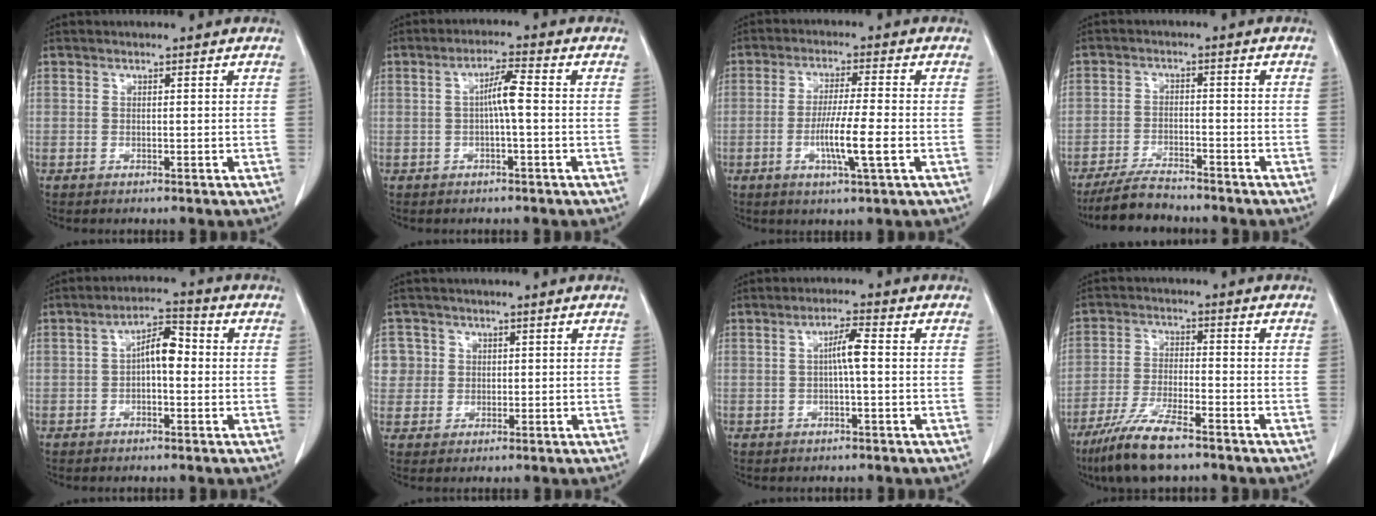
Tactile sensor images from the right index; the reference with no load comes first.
{"total": 4.2, "force": [-0.1, 0.2, 4.2], "torque": [-0.074, 0.008, -0.001]}
{"total": 7.6, "force": [-2.0, -0.2, 7.3], "torque": [-0.132, -0.012, -0.039]}
{"total": 5.9, "force": [-5.4, 1.4, 2.0], "torque": [-0.041, -0.014, -0.098]}
{"total": 5.5, "force": [0.0, 2.2, 5.0], "torque": [-0.087, 0.026, -0.005]}
{"total": 5.0, "force": [1.2, 4.8, 0.0], "torque": [0.014, 0.014, 0.026]}
{"total": 3.7, "force": [0.1, 0.2, 3.7], "torque": [-0.067, 0.006, 0.002]}
{"total": 9.9, "force": [-7.2, 1.6, 6.7], "torque": [-0.131, -0.024, -0.130]}